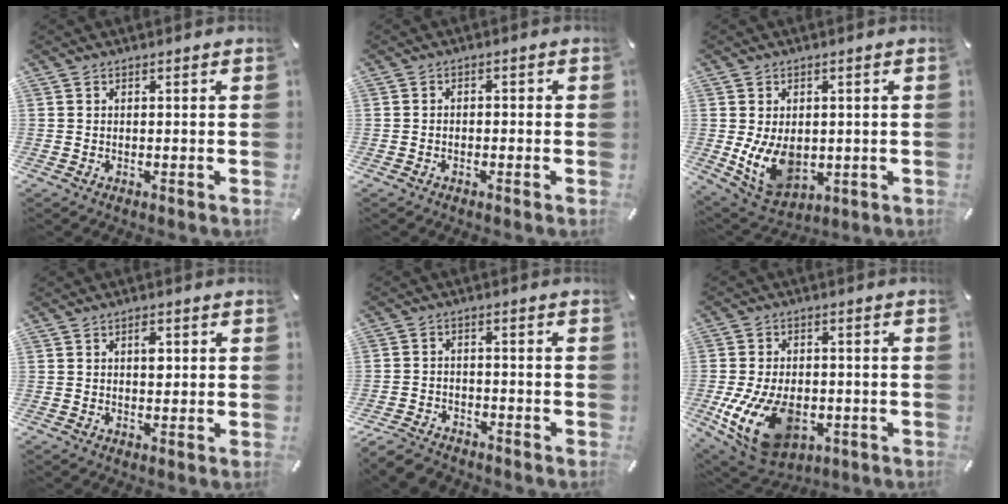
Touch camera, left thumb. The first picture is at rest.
{"total": 1.6, "force": [-1.2, 0.8, 0.6], "torque": [-0.012, 0.008, -0.026]}
{"total": 10.6, "force": [-0.8, 7.9, 7.0], "torque": [-0.132, -0.002, -0.007]}
{"total": 2.5, "force": [0.6, 1.6, 1.9], "torque": [-0.016, -0.003, 0.003]}
{"total": 5.2, "force": [-4.5, 2.1, 1.3], "torque": [-0.028, 0.021, -0.088]}
{"total": 16.3, "force": [-4.4, 10.5, 11.7], "torque": [-0.234, 0.006, -0.069]}